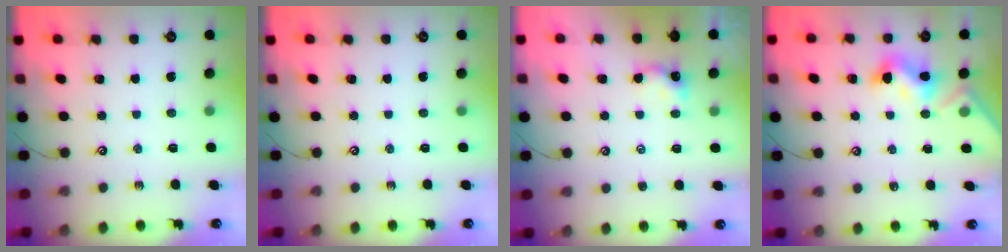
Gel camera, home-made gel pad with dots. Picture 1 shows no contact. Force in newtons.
{"total": 0.0}
{"total": 0.8, "press": 0.6, "slide": 0.4}
{"total": 5.4, "press": 5.4, "slide": 0.4}